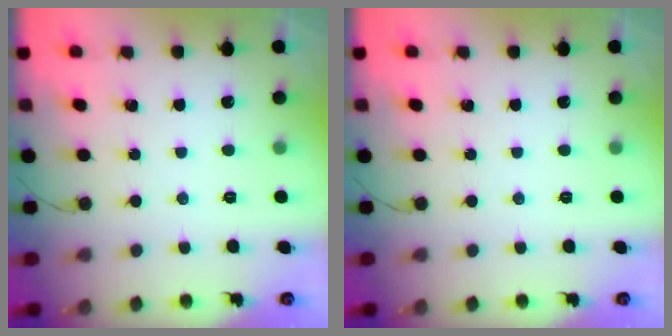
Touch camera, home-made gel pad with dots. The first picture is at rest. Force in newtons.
{"total": 0.0}